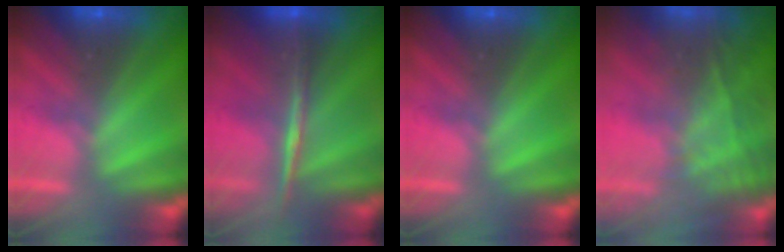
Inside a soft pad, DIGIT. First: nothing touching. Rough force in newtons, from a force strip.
{"total": 1.9}
{"total": 0.0}
{"total": 11.3}